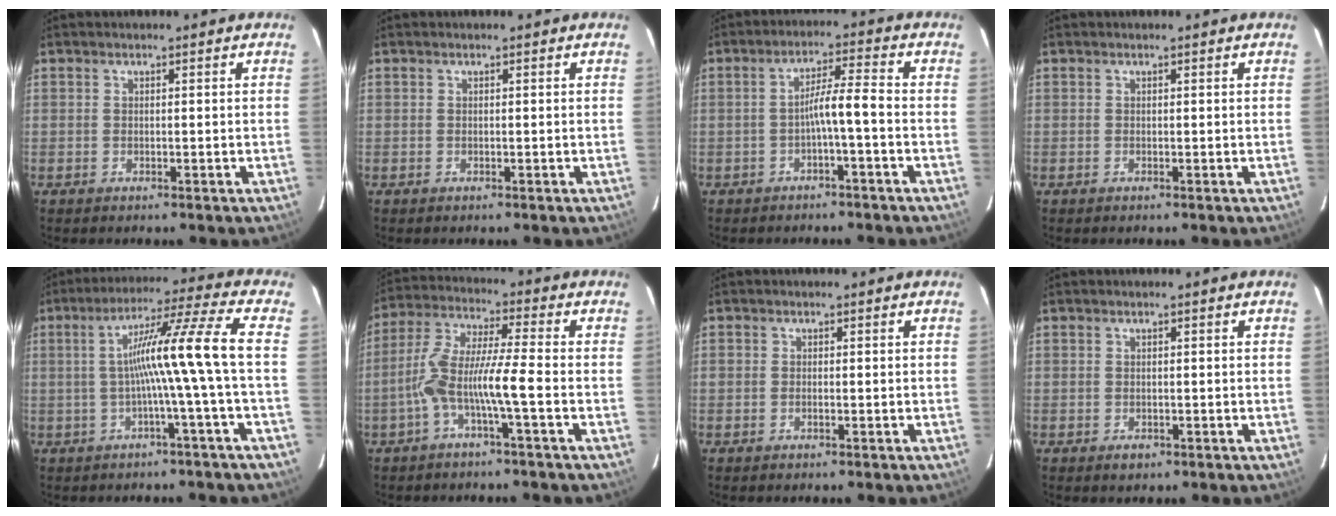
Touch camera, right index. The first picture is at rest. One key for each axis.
{"total": 0.0}
{"total": 4.8, "fx": -1.4, "fy": -0.3, "fz": 4.5, "tx": -0.074, "ty": 0.016, "tz": -0.023}
{"total": 0.0}
{"total": 10.8, "fx": -0.7, "fy": -2.7, "fz": 10.4, "tx": -0.171, "ty": 0.022, "tz": -0.009}
{"total": 9.3, "fx": -3.0, "fy": 0.0, "fz": 8.8, "tx": -0.183, "ty": 0.021, "tz": -0.062}
{"total": 0.9, "fx": -0.2, "fy": 0.5, "fz": 0.7, "tx": -0.015, "ty": 0.002, "tz": -0.003}
{"total": 1.2, "fx": -0.5, "fy": 0.9, "fz": 0.5, "tx": -0.006, "ty": 0.001, "tz": -0.003}